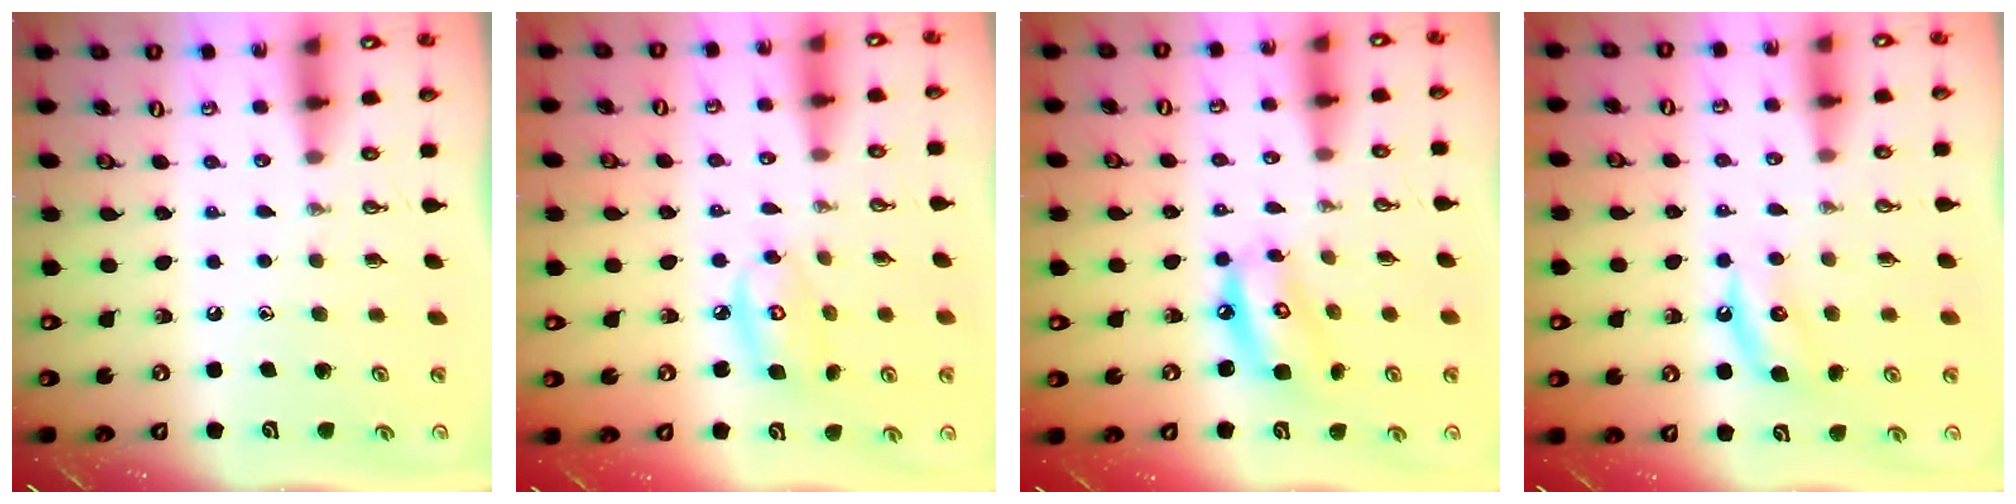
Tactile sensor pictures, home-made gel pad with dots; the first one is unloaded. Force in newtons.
{"total": 7.3, "press": 7.3, "slide": 0.4}
{"total": 9.7, "press": 9.7, "slide": 0.8}
{"total": 5.1, "press": 5.1, "slide": 0.8}